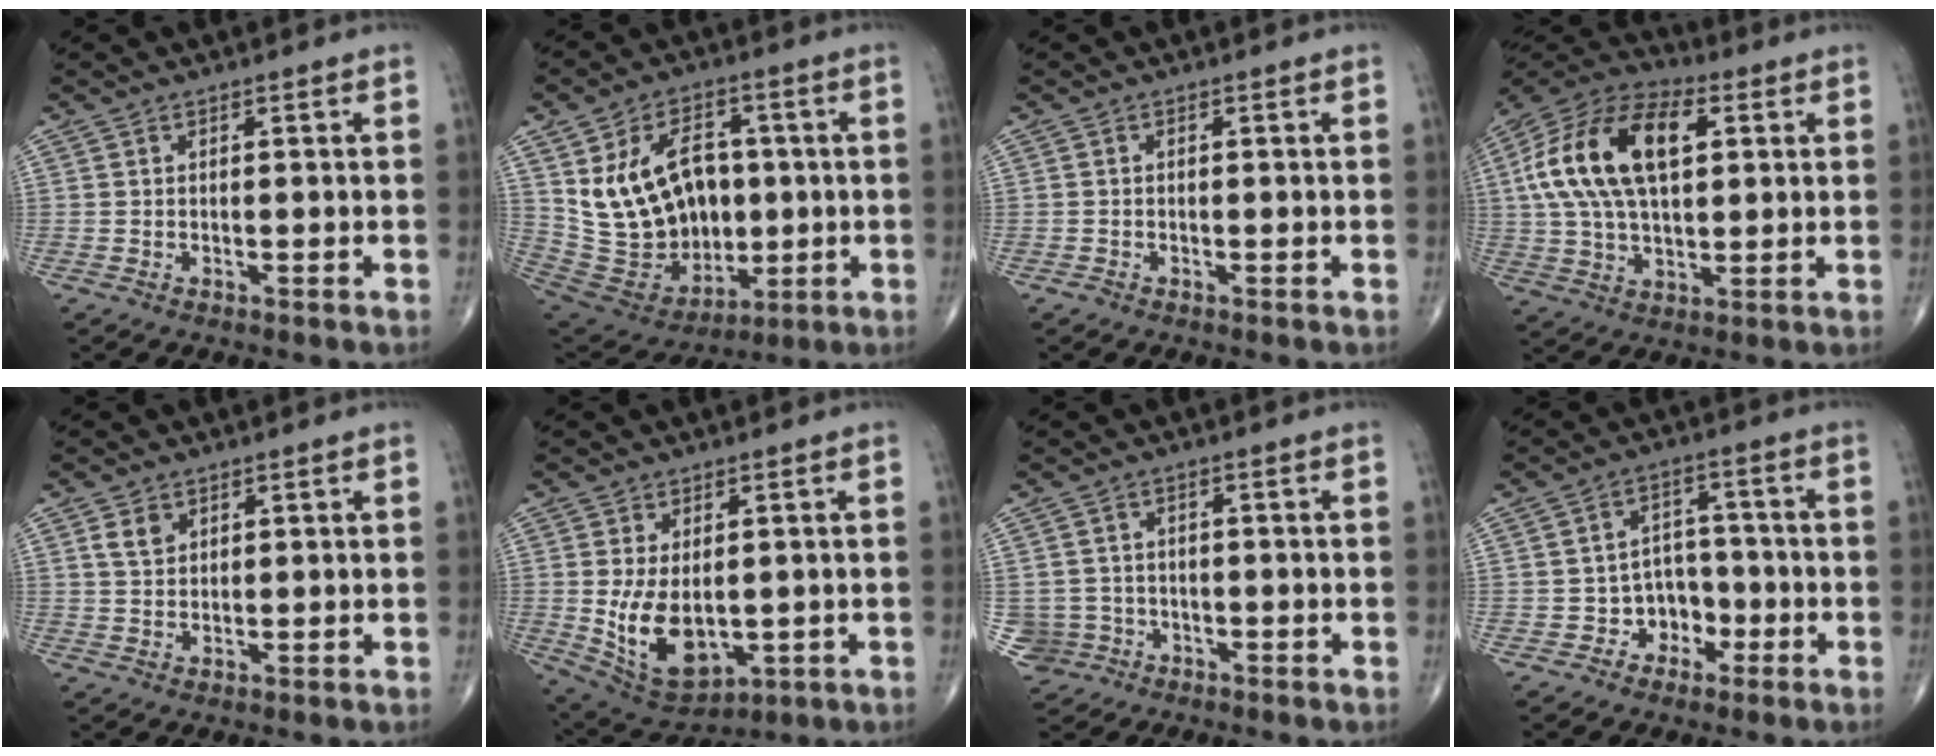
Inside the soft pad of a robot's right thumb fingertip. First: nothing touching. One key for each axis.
{"total": 19.5, "fx": 2.5, "fy": 14.3, "fz": 13.1, "tx": -0.195, "ty": 0.006, "tz": 0.073}
{"total": 0.6, "fx": -0.5, "fy": 0.3, "fz": 0.2, "tx": -0.003, "ty": 0.000, "tz": -0.012}
{"total": 21.3, "fx": 4.7, "fy": 11.6, "fz": 17.2, "tx": -0.322, "ty": 0.017, "tz": 0.074}
{"total": 3.3, "fx": 1.7, "fy": 2.3, "fz": 1.7, "tx": -0.021, "ty": -0.006, "tz": 0.036}
{"total": 11.9, "fx": -0.9, "fy": 7.0, "fz": 9.5, "tx": -0.157, "ty": -0.012, "tz": 0.013}
{"total": 5.0, "fx": -1.4, "fy": 4.8, "fz": 0.1, "tx": 0.007, "ty": 0.014, "tz": -0.020}
{"total": 6.2, "fx": -2.5, "fy": 5.3, "fz": 2.0, "tx": 0.016, "ty": 0.035, "tz": -0.041}